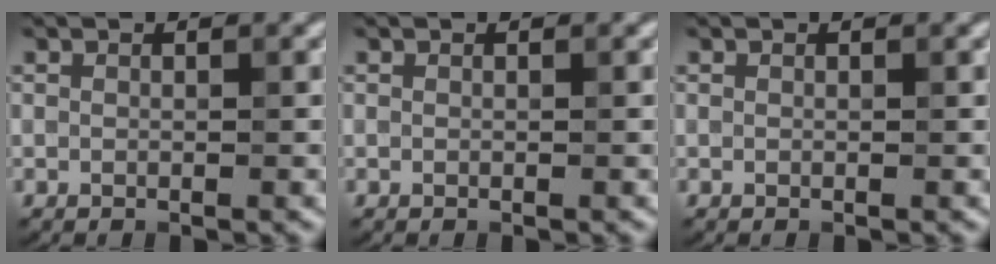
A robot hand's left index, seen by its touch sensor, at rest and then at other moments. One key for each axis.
{"total": 0.0}
{"total": 0.0}